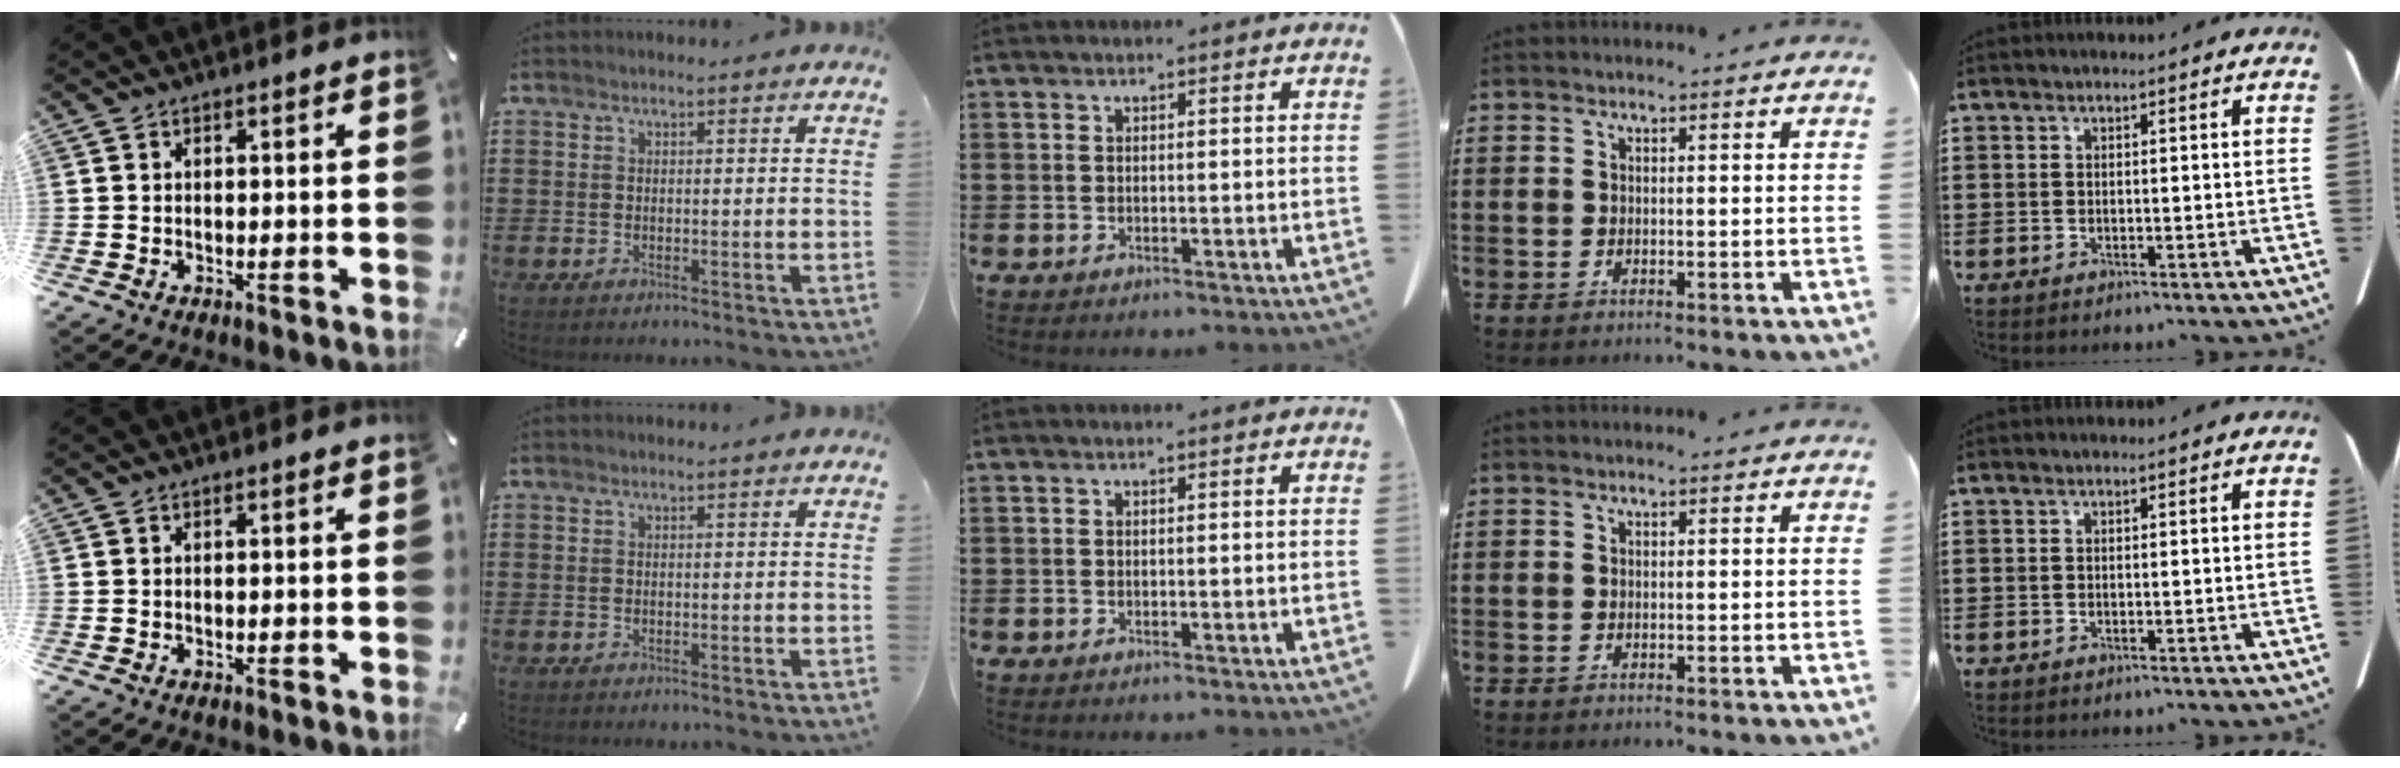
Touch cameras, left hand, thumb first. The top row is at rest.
{}